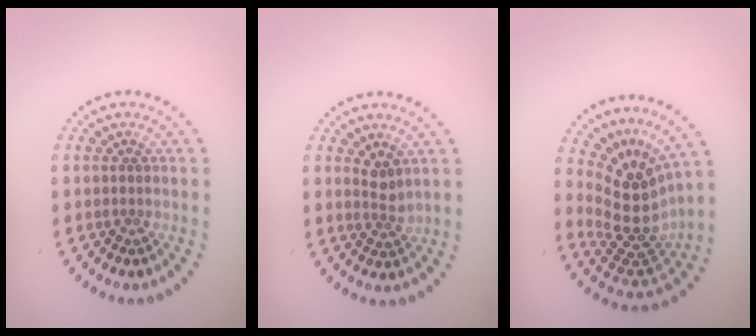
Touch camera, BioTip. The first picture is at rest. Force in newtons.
{"total": 1.8, "press": 1.3, "slide": 1.2}
{"total": 4.8, "press": 3.6, "slide": 3.2}